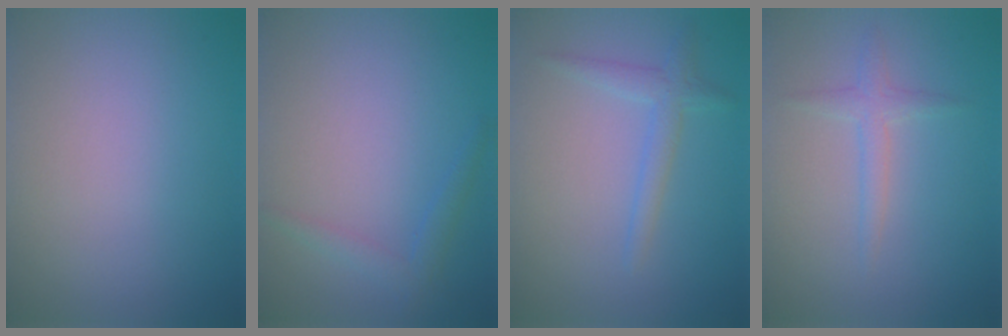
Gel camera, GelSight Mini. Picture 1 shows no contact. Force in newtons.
{"total": 1.6, "press": 1.6, "slide": 0.1}
{"total": 2.0, "press": 2.0, "slide": 0.1}
{"total": 1.7, "press": 1.7, "slide": 0.0}